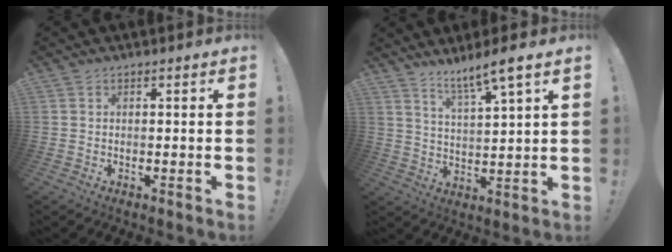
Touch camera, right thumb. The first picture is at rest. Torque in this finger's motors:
{"motor_torque": [-0.12, 0.03, -0.13, 1.12, 0.08]}